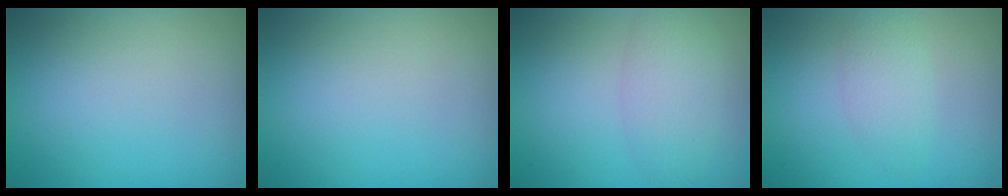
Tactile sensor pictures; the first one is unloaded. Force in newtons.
{"total": 0.0}
{"total": 3.4, "press": 3.4, "slide": 0.3}
{"total": 2.1, "press": 2.1, "slide": 0.1}